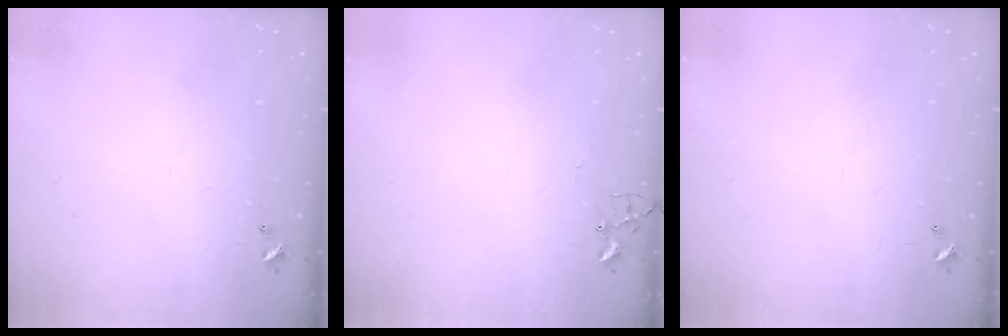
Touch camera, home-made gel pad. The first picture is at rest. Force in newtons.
{"total": 1.8, "press": 1.8, "slide": 0.2}
{"total": 0.0}